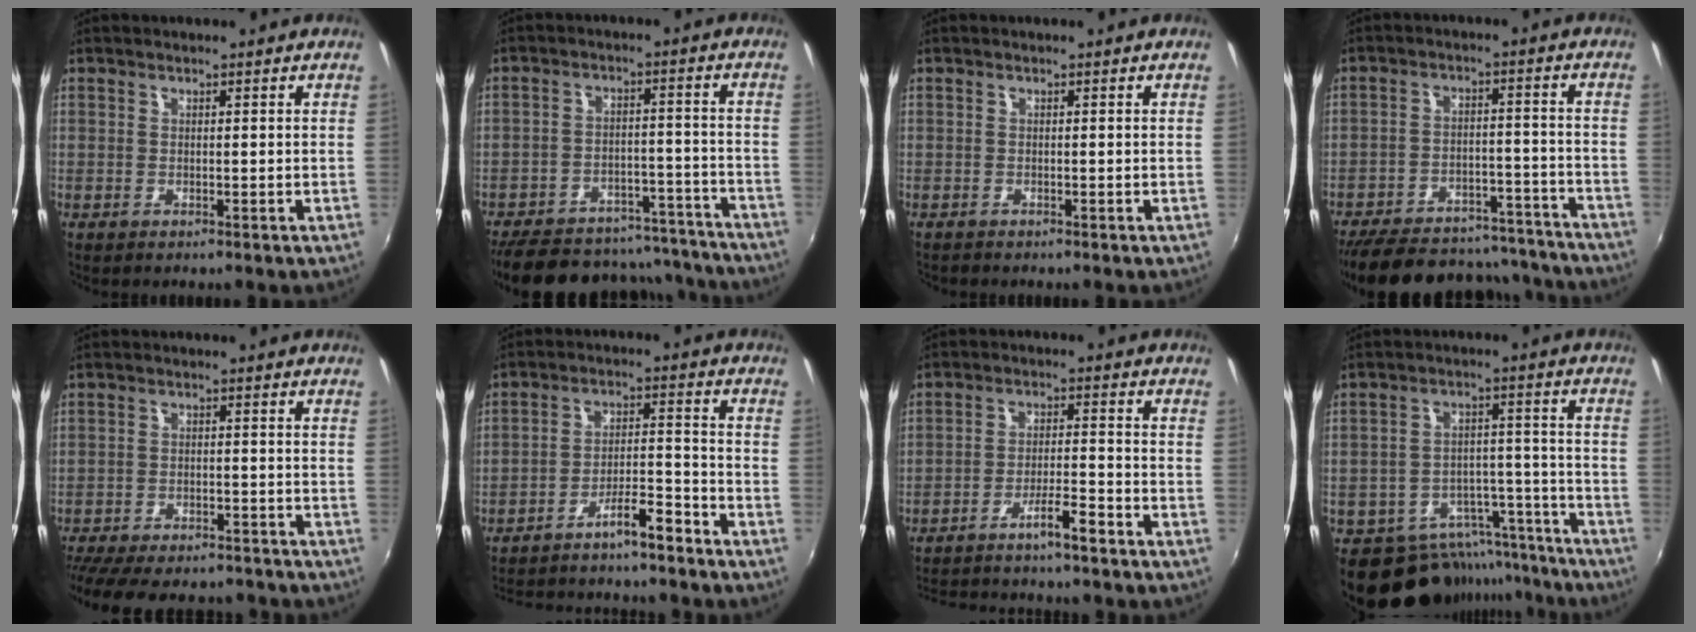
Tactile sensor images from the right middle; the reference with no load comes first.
{"total": 24.1, "force": [-20.8, 9.2, 8.0], "torque": [-0.166, 0.052, -0.256]}
{"total": 0.6, "force": [-0.6, 0.2, 0.0], "torque": [-0.001, -0.004, -0.013]}
{"total": 26.8, "force": [-23.0, 9.8, 9.7], "torque": [-0.200, 0.036, -0.290]}
{"total": 18.3, "force": [-15.6, 5.8, 7.7], "torque": [-0.171, -0.015, -0.219]}
{"total": 9.8, "force": [-8.6, 1.1, 4.4], "torque": [-0.088, 0.035, -0.139]}
{"total": 7.8, "force": [-6.8, 0.3, 3.8], "torque": [-0.082, 0.018, -0.112]}
{"total": 16.3, "force": [-14.3, 7.1, 3.3], "torque": [-0.064, 0.048, -0.187]}